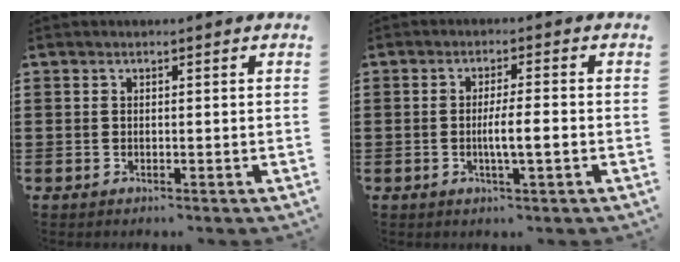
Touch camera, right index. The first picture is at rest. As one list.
[{"total": 4.1, "force": [-0.8, 0.3, 4.0], "torque": [-0.071, -0.002, -0.017]}]